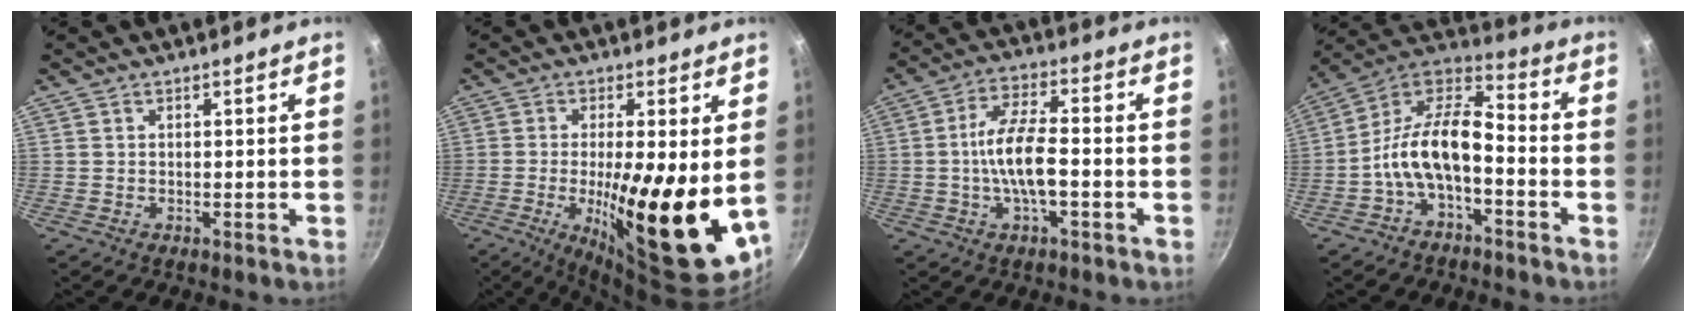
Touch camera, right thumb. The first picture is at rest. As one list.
[{"total": 19.3, "force": [-1.3, 5.1, 18.6], "torque": [-0.275, -0.023, -0.019]}, {"total": 9.9, "force": [-1.8, 3.5, 9.1], "torque": [-0.167, 0.025, -0.042]}, {"total": 13.3, "force": [-4.2, 6.4, 10.9], "torque": [-0.200, 0.060, -0.095]}]